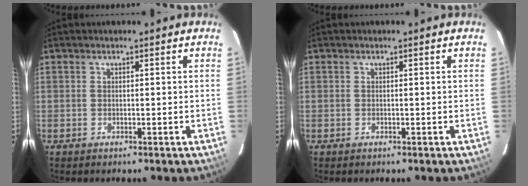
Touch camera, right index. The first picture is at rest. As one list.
[{"total": 0.0}]